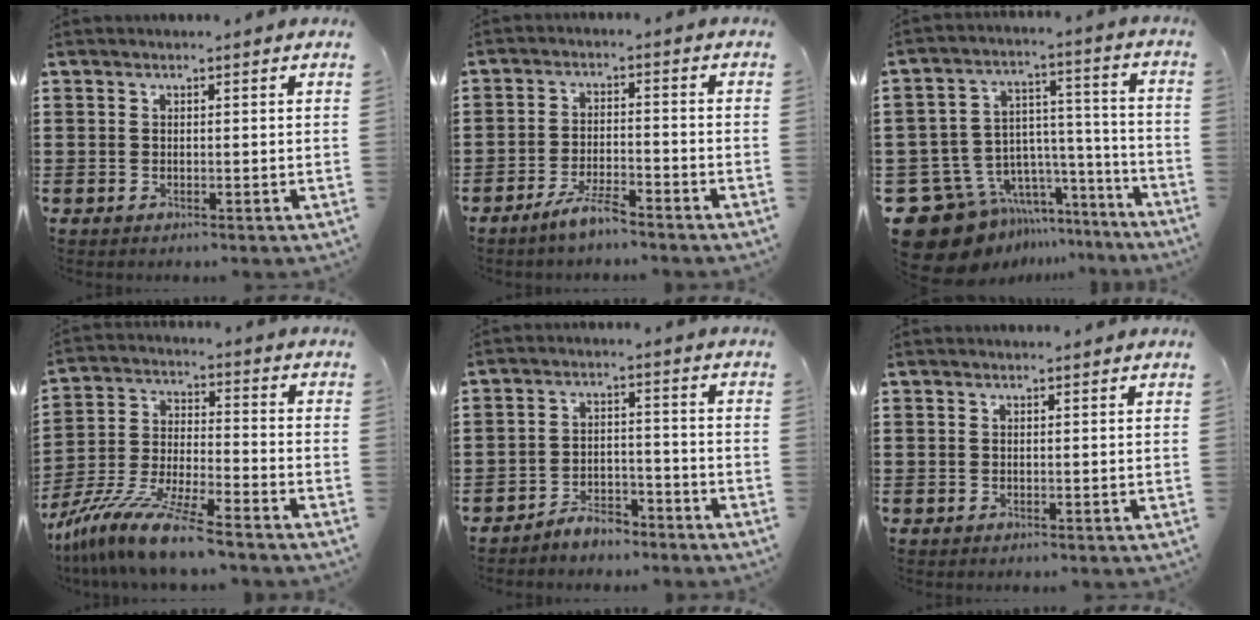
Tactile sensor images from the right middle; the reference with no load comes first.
{"total": 4.7, "force": [-3.9, 0.7, 2.6], "torque": [-0.056, 0.000, -0.076]}
{"total": 11.5, "force": [-9.3, 6.3, 2.4], "torque": [-0.077, 0.020, -0.173]}
{"total": 11.6, "force": [-10.2, 0.0, 5.5], "torque": [-0.116, 0.007, -0.205]}
{"total": 4.4, "force": [-4.2, 1.0, 0.4], "torque": [-0.010, 0.011, -0.086]}
{"total": 0.0}